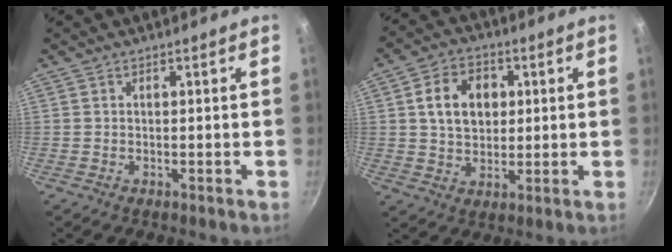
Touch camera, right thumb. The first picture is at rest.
{"total": 10.0, "force": [1.9, 7.4, 6.3], "torque": [-0.084, 0.005, 0.029]}